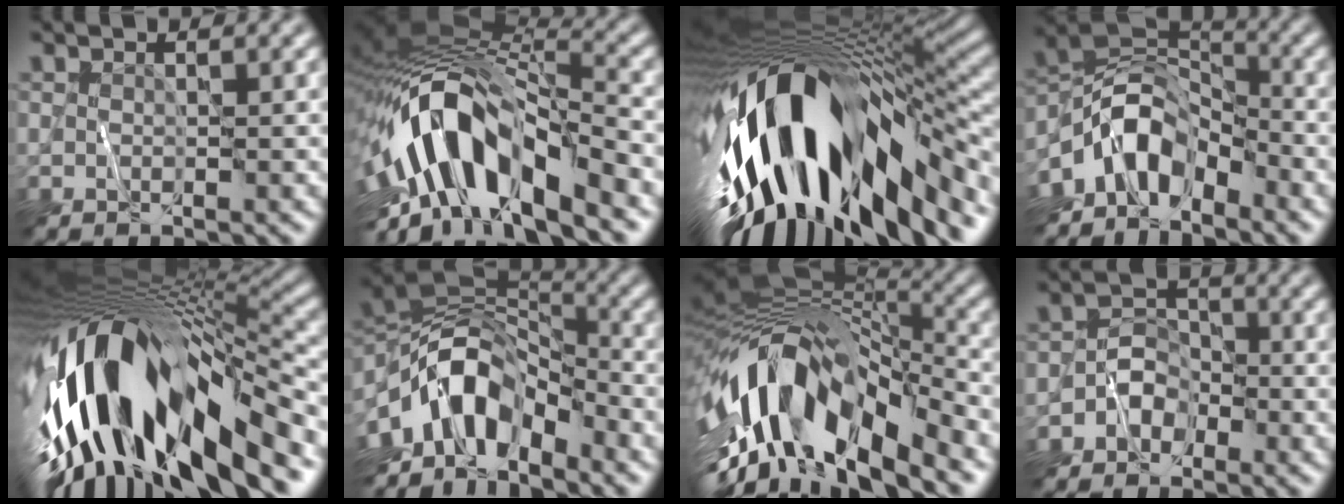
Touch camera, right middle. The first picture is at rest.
{"total": 13.5, "force": [-4.8, 5.6, 11.3], "torque": [-0.198, 0.007, -0.086]}
{"total": 17.9, "force": [-4.0, 8.2, 15.4], "torque": [-0.284, -0.040, -0.047]}
{"total": 7.1, "force": [-4.3, 3.9, 4.2], "torque": [-0.055, 0.010, -0.092]}
{"total": 16.7, "force": [-3.8, 6.2, 15.1], "torque": [-0.264, -0.004, -0.052]}
{"total": 9.8, "force": [-4.9, 5.2, 6.7], "torque": [-0.104, 0.010, -0.098]}
{"total": 13.6, "force": [-4.7, 6.4, 11.0], "torque": [-0.209, 0.013, -0.077]}
{"total": 2.4, "force": [-1.3, 1.9, 0.8], "torque": [-0.002, 0.009, -0.028]}